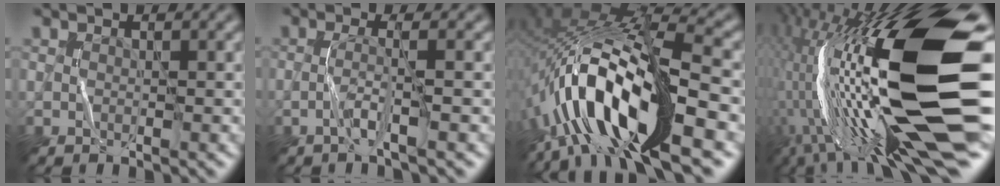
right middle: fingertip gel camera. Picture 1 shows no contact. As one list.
[{"total": 2.0, "force": [-0.7, 0.1, 1.8], "torque": [-0.037, 0.006, -0.021]}, {"total": 14.7, "force": [-5.5, 4.9, 12.7], "torque": [-0.241, 0.018, -0.096]}, {"total": 19.9, "force": [-1.2, 6.5, 18.8], "torque": [-0.330, -0.020, -0.021]}]